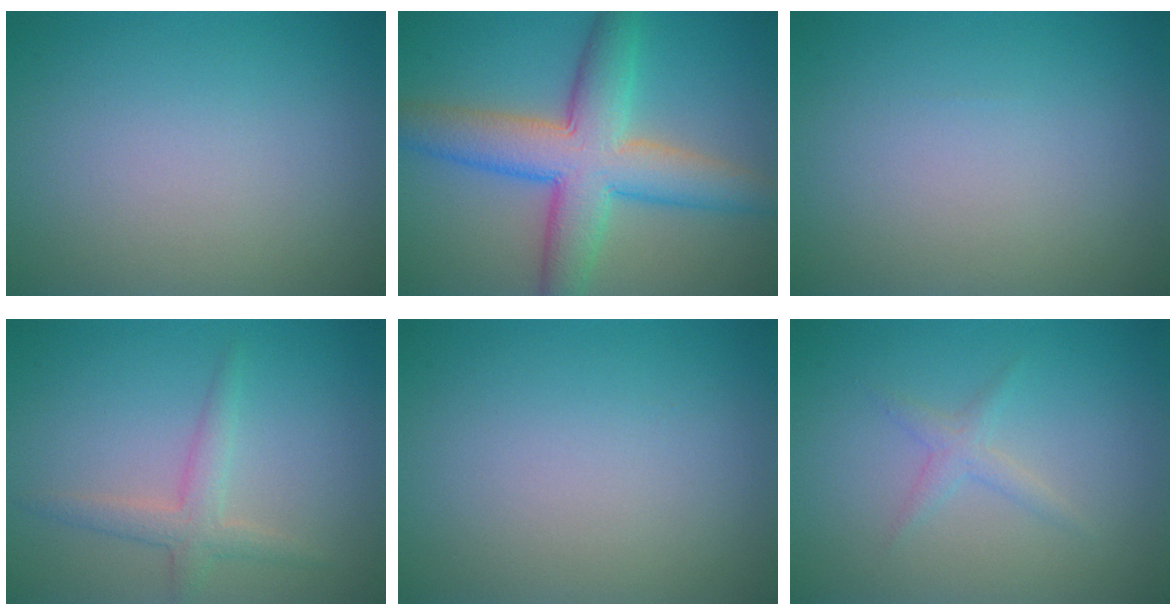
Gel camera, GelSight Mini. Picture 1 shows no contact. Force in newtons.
{"total": 8.6, "press": 8.6, "slide": 0.3}
{"total": 0.0}
{"total": 2.4, "press": 2.4, "slide": 0.1}
{"total": 0.0}
{"total": 1.3, "press": 1.3, "slide": 0.0}